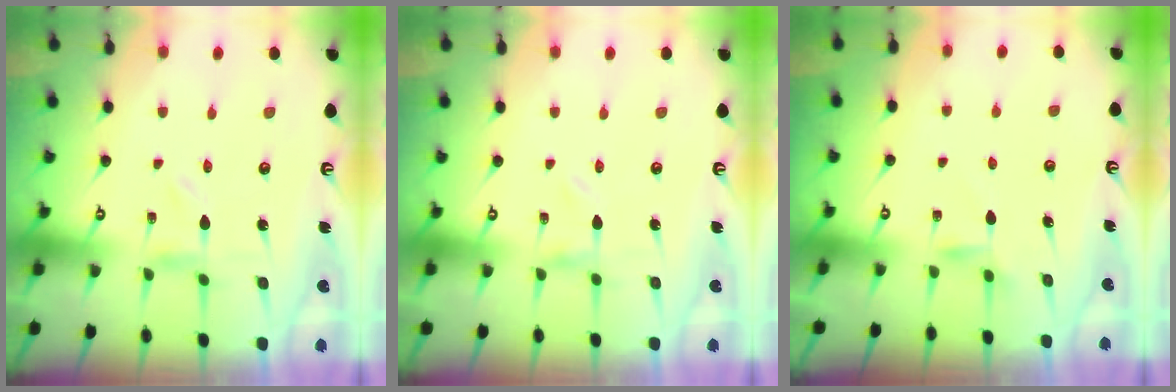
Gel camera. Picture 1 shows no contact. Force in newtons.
{"total": 0.0}
{"total": 3.9, "press": 3.9, "slide": 0.4}